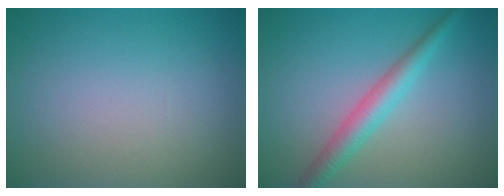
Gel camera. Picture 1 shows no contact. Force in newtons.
{"total": 3.3, "press": 3.3, "slide": 0.1}